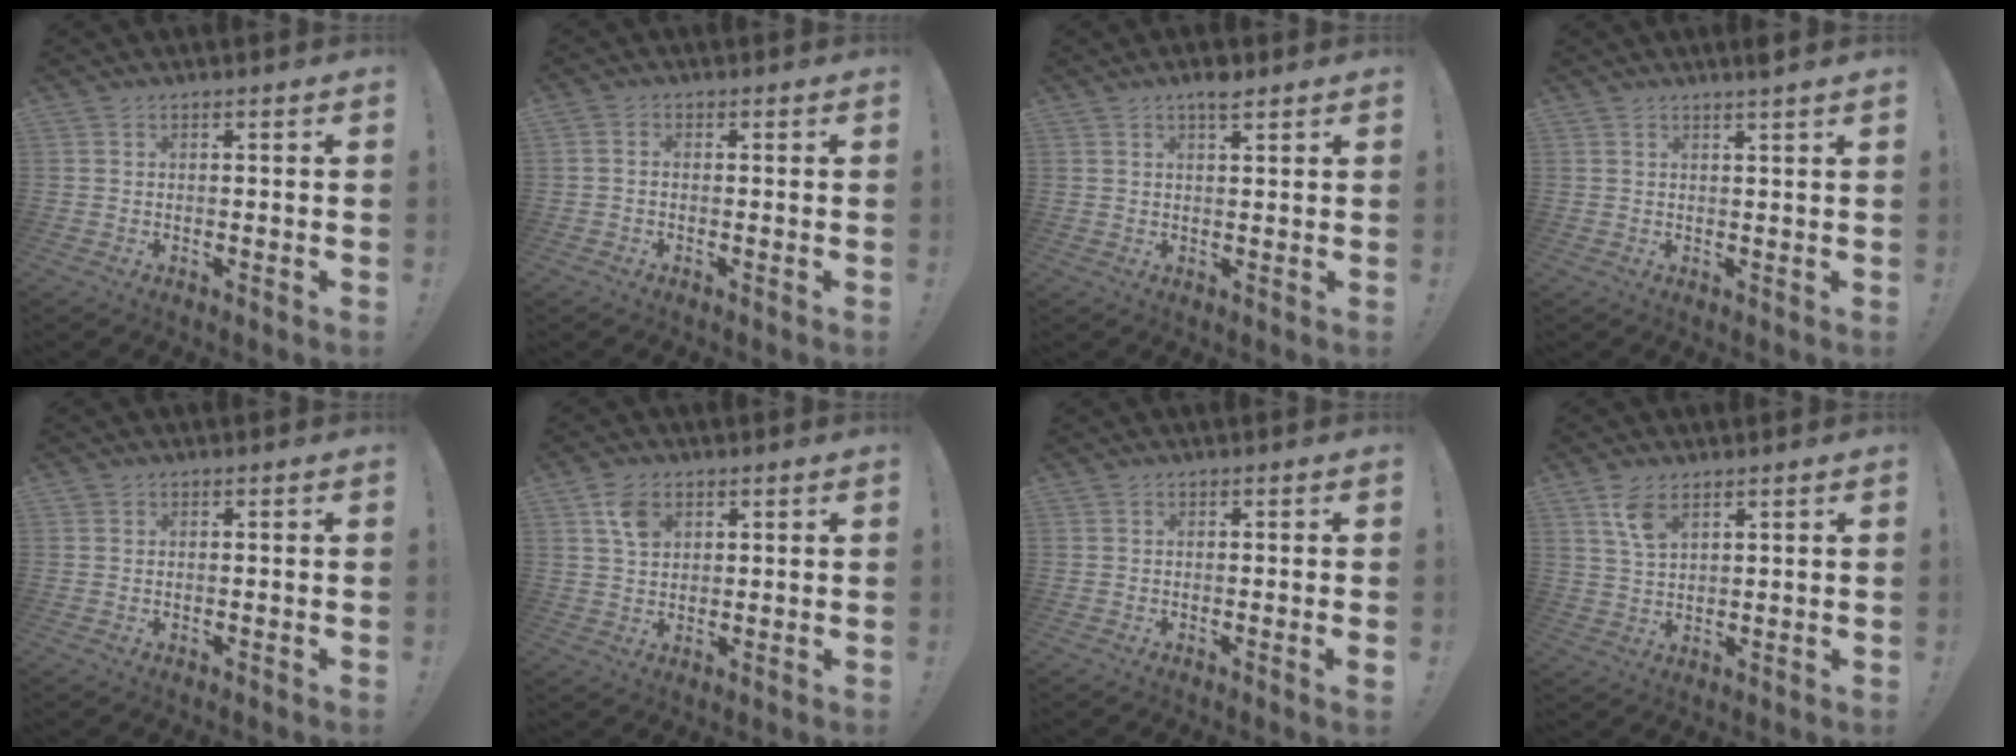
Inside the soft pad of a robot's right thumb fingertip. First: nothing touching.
{"total": 1.1, "force": [-0.4, 0.7, 0.8], "torque": [-0.016, 0.005, -0.006]}
{"total": 3.5, "force": [2.6, 0.6, 2.2], "torque": [-0.028, -0.015, 0.039]}
{"total": 2.4, "force": [1.9, -0.7, 1.4], "torque": [-0.015, -0.012, 0.029]}
{"total": 0.6, "force": [0.3, 0.4, -0.3], "torque": [0.009, 0.000, 0.005]}
{"total": 6.1, "force": [2.8, 4.3, 3.2], "torque": [-0.055, -0.001, 0.055]}
{"total": 1.2, "force": [-0.1, -0.2, 1.2], "torque": [-0.027, 0.001, -0.002]}
{"total": 6.3, "force": [3.7, 3.0, 4.2], "torque": [-0.079, -0.012, 0.069]}